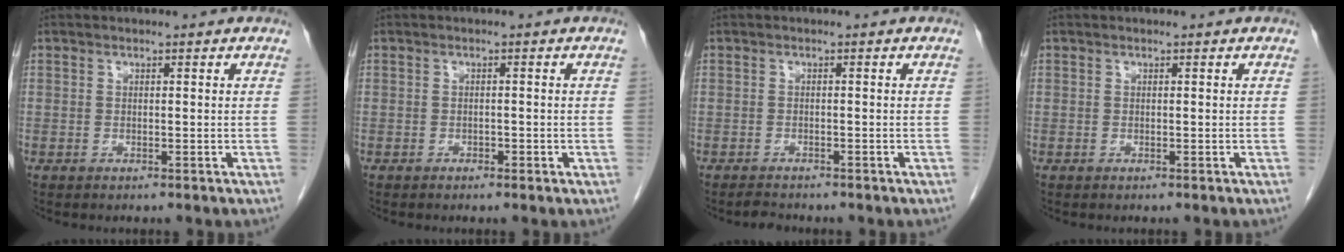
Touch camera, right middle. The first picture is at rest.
{"total": 0.9, "force": [-0.4, 0.5, 0.7], "torque": [-0.010, 0.002, -0.004]}
{"total": 1.6, "force": [-1.5, 0.4, 0.3], "torque": [-0.015, -0.006, -0.022]}
{"total": 0.0}